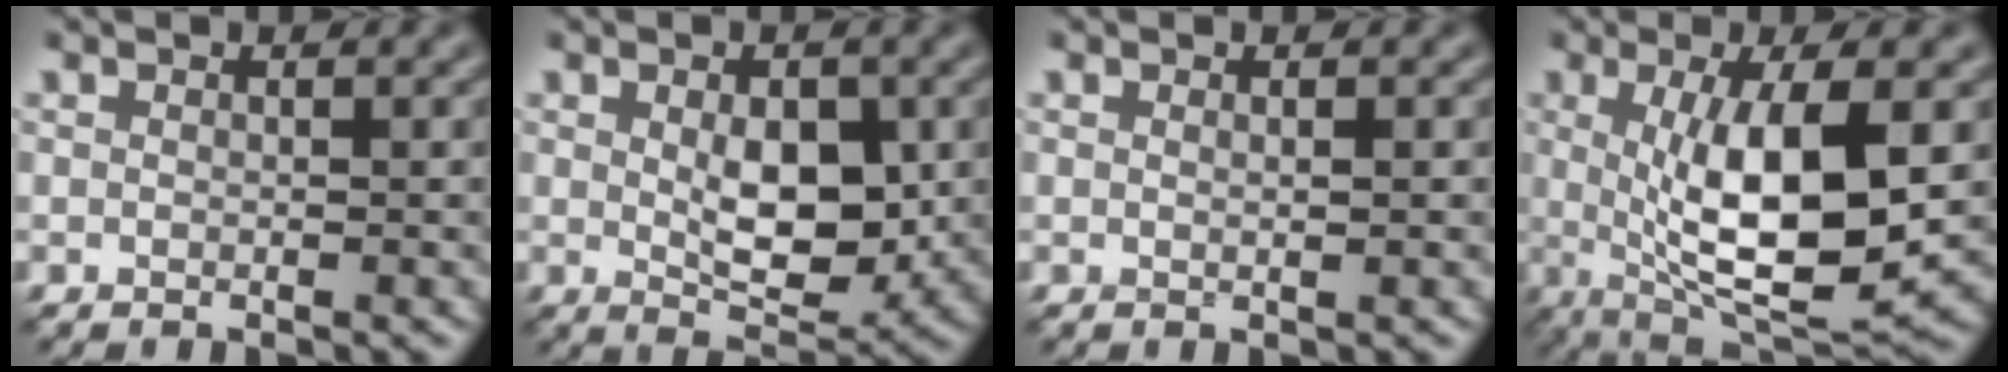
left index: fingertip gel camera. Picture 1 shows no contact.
{"total": 5.1, "force": [0.3, 2.8, 4.3], "torque": [-0.066, -0.009, 0.012]}
{"total": 0.8, "force": [0.2, 0.2, 0.7], "torque": [-0.006, 0.003, 0.001]}
{"total": 10.0, "force": [0.3, 2.9, 9.5], "torque": [-0.156, -0.015, 0.011]}